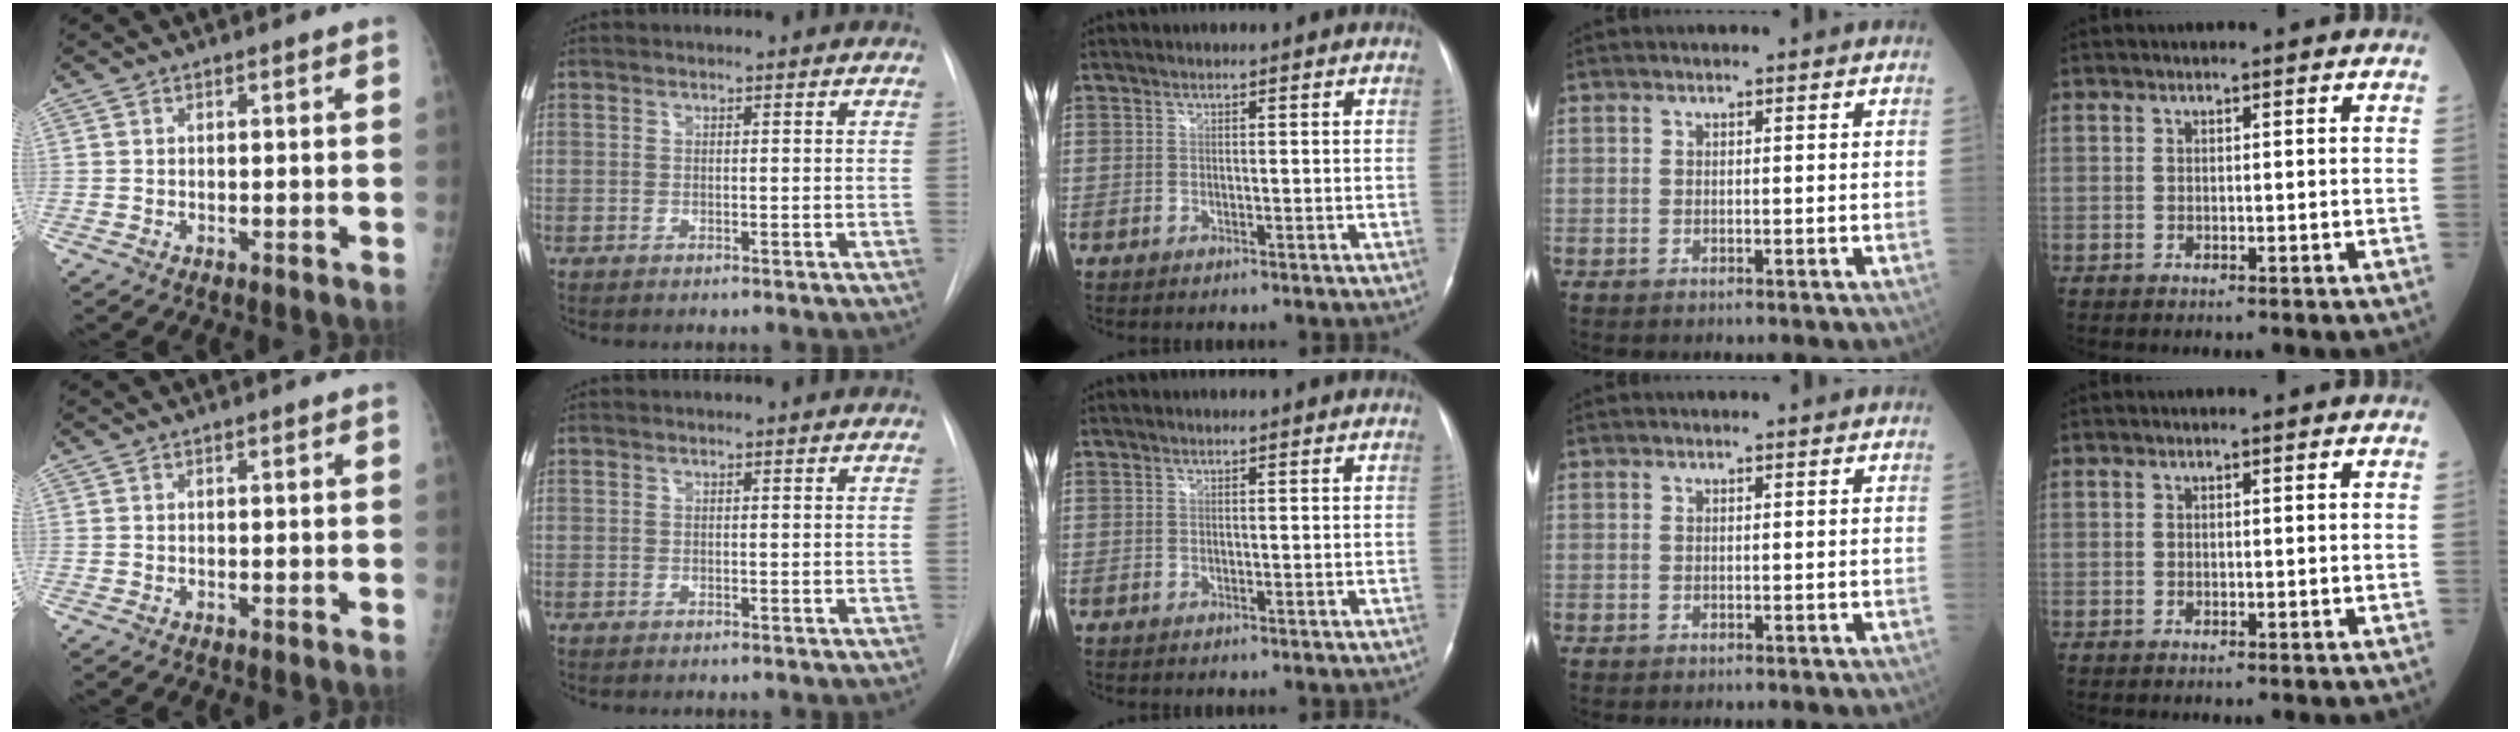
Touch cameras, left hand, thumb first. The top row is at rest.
{}